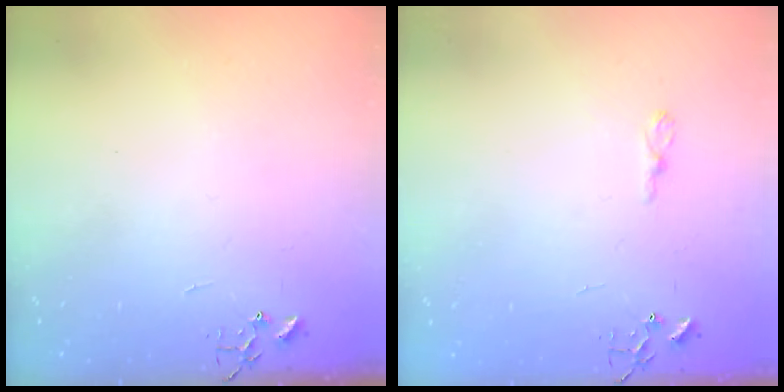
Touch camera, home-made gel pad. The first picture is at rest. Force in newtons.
{"total": 3.8, "press": 3.8, "slide": 0.4}